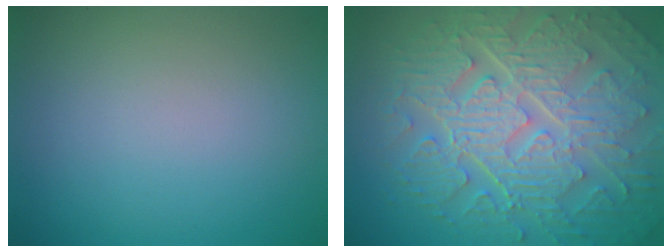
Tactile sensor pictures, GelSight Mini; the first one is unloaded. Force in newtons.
{"total": 10.3, "press": 7.0, "slide": 7.6}